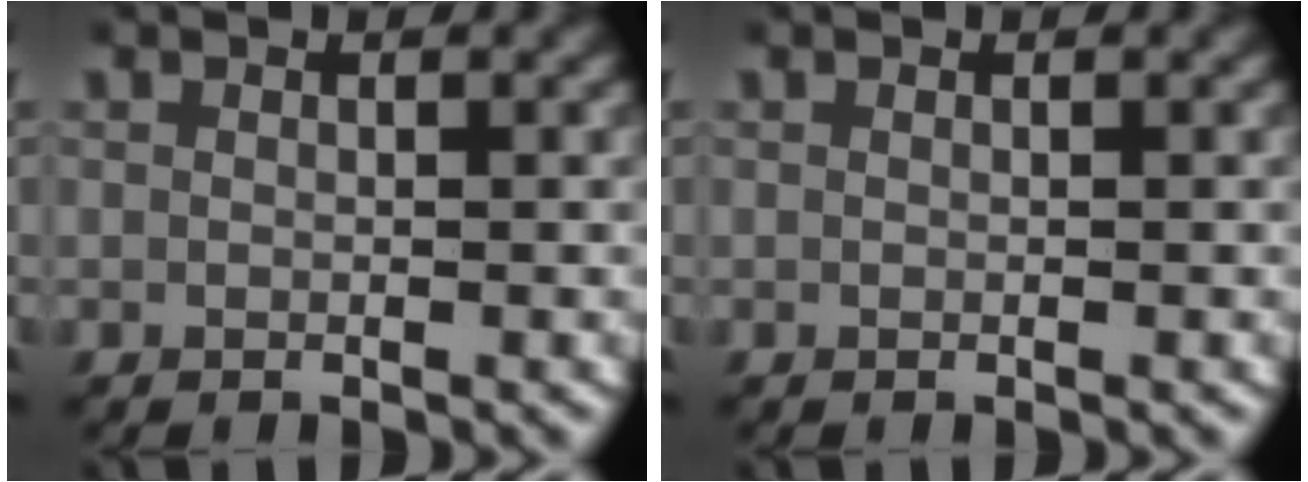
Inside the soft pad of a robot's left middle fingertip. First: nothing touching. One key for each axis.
{"total": 0.0}